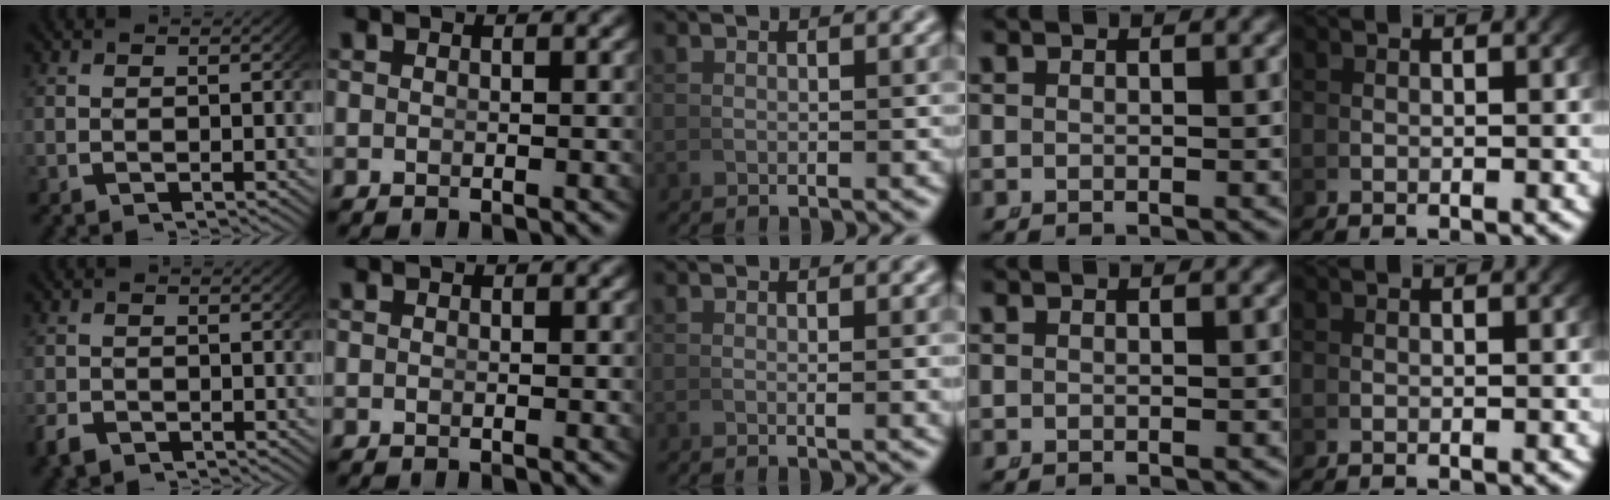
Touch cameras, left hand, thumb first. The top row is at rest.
{"thumb": {"total": 2.0, "force": [-1.4, 1.2, 0.6], "torque": [-0.019, -0.012, -0.024]}, "middle": {"total": 0.7, "force": [0.4, 0.0, 0.6], "torque": [-0.012, -0.003, 0.008]}}